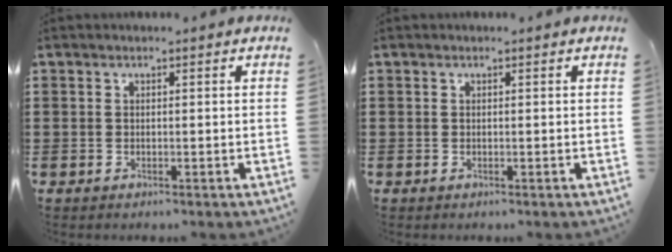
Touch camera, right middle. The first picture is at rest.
{"total": 0.0}